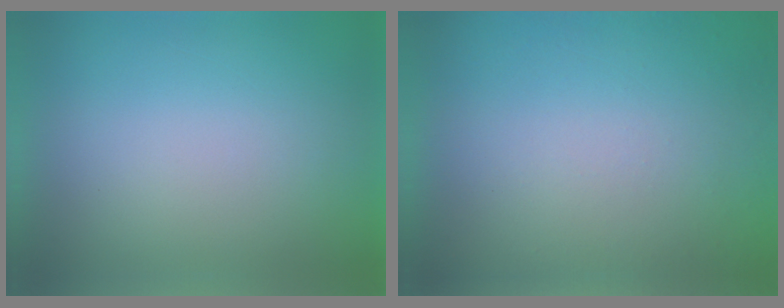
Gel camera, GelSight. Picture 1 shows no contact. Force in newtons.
{"total": 6.0}